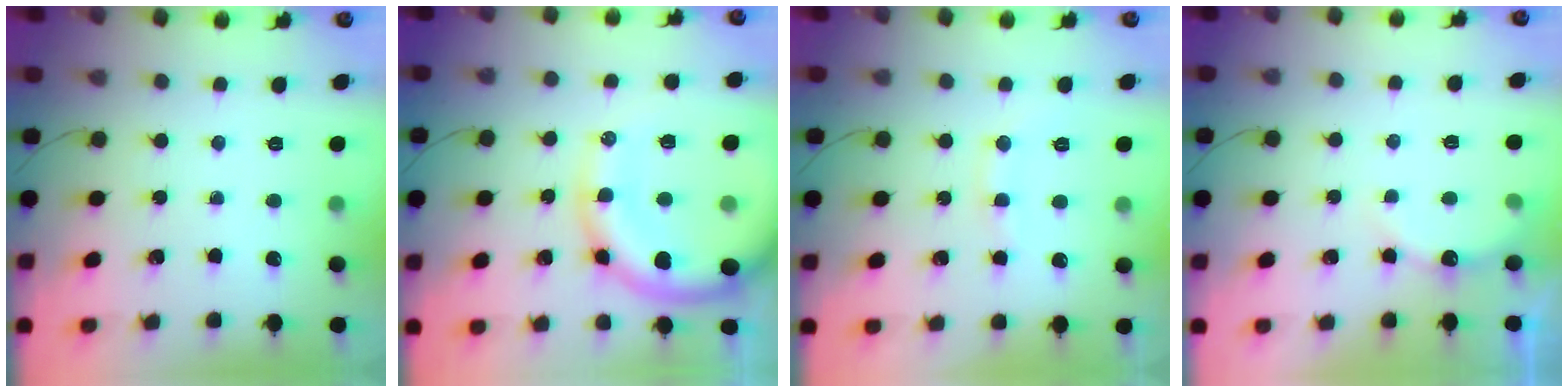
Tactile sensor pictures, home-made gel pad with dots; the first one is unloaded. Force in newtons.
{"total": 16.7, "press": 16.5, "slide": 2.7}
{"total": 7.3, "press": 7.2, "slide": 1.3}
{"total": 7.5, "press": 7.4, "slide": 1.3}